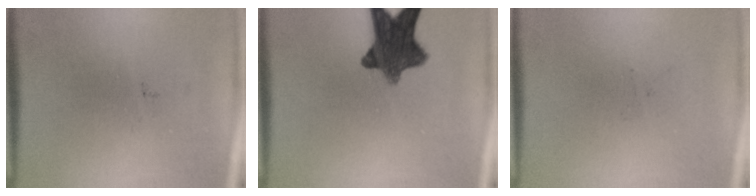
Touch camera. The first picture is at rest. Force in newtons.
{"total": 10.3}
{"total": 0.0}